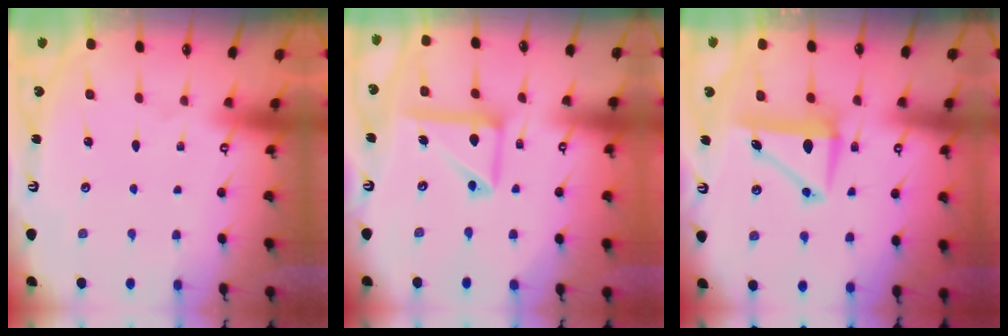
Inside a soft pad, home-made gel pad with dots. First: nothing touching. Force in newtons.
{"total": 13.8, "press": 13.7, "slide": 1.7}
{"total": 7.3, "press": 7.2, "slide": 1.3}